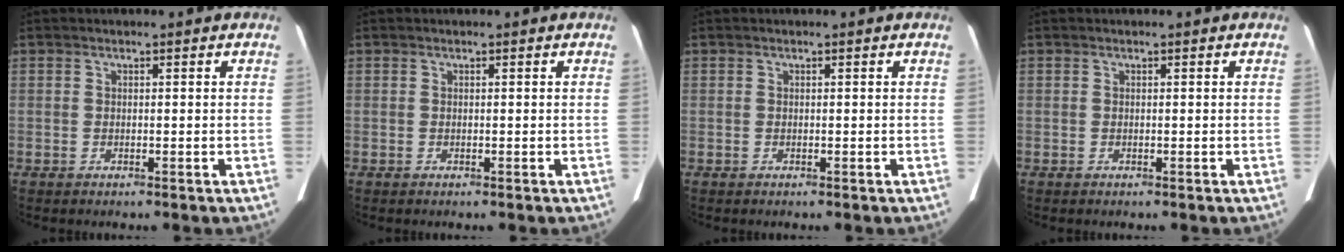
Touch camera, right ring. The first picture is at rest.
{"total": 0.0}
{"total": 0.0}
{"total": 0.0}